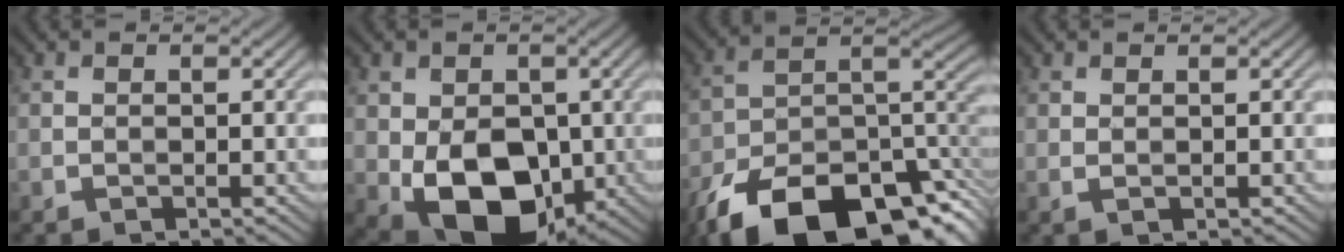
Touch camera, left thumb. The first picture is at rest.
{"total": 12.0, "force": [-2.4, 8.2, 8.5], "torque": [-0.156, -0.029, -0.038]}
{"total": 18.2, "force": [-12.3, 8.4, 10.6], "torque": [-0.192, -0.032, -0.195]}
{"total": 0.8, "force": [0.7, -0.2, 0.2], "torque": [-0.008, 0.003, 0.012]}